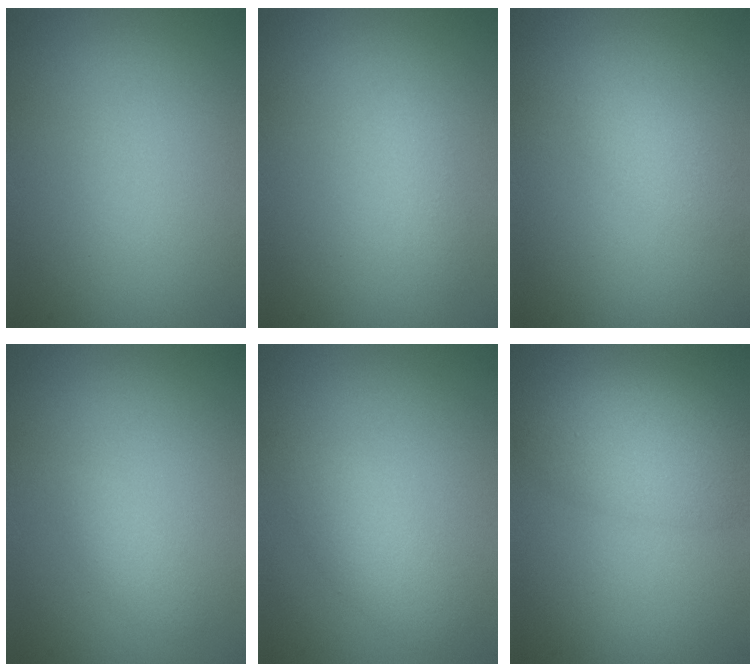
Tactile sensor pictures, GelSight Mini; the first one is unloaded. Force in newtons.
{"total": 1.0, "press": 1.0, "slide": 0.0}
{"total": 1.6, "press": 1.6, "slide": 0.0}
{"total": 1.3, "press": 1.3, "slide": 0.1}
{"total": 2.6, "press": 2.6, "slide": 0.2}
{"total": 4.8, "press": 4.8, "slide": 0.1}